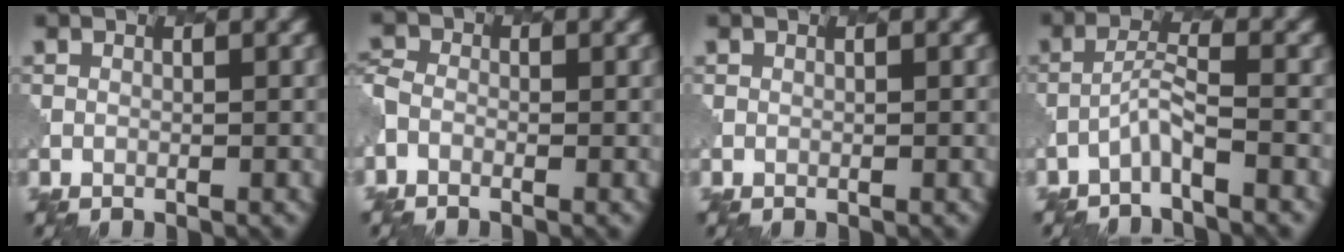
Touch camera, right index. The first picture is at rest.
{"total": 1.6, "force": [-1.0, 1.1, 0.6], "torque": [-0.015, -0.004, -0.029]}
{"total": 0.0}
{"total": 2.2, "force": [-1.5, 0.0, 1.5], "torque": [-0.032, 0.010, -0.037]}